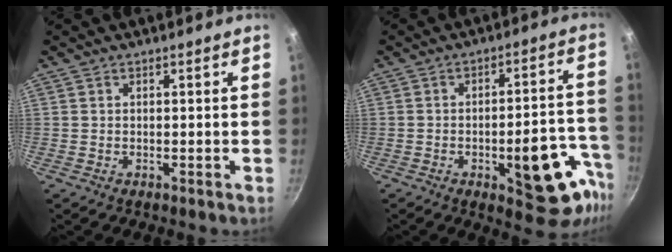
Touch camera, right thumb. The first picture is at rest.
{"total": 17.4, "force": [-6.9, 7.1, 14.3], "torque": [-0.118, 0.039, -0.085]}